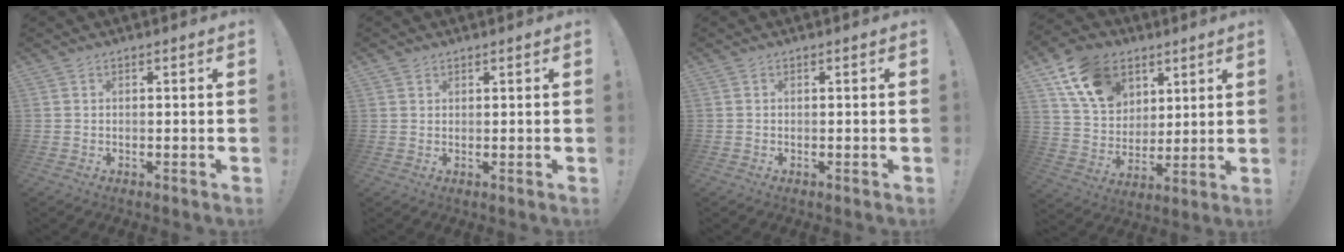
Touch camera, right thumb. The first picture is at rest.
{"total": 1.4, "force": [1.1, 0.8, 0.2], "torque": [0.001, -0.004, 0.020]}
{"total": 0.0}
{"total": 16.3, "force": [8.4, 11.9, 7.4], "torque": [-0.129, -0.033, 0.167]}